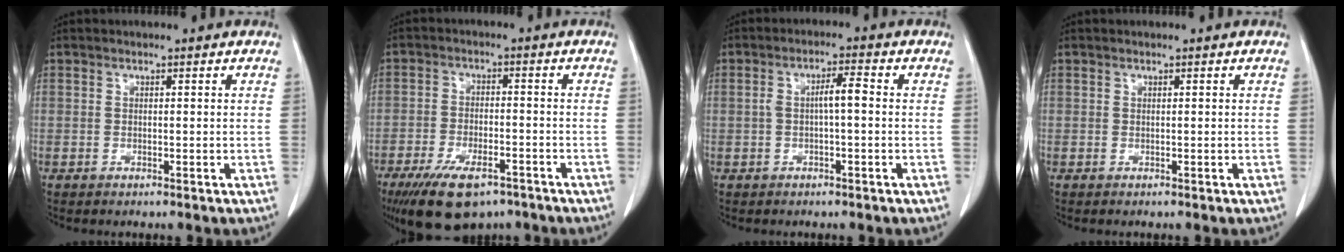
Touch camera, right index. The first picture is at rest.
{"total": 11.3, "force": [-7.7, 4.4, 7.0], "torque": [-0.125, -0.012, -0.123]}
{"total": 3.5, "force": [-0.3, 0.7, 3.4], "torque": [-0.062, 0.014, -0.003]}
{"total": 0.0}